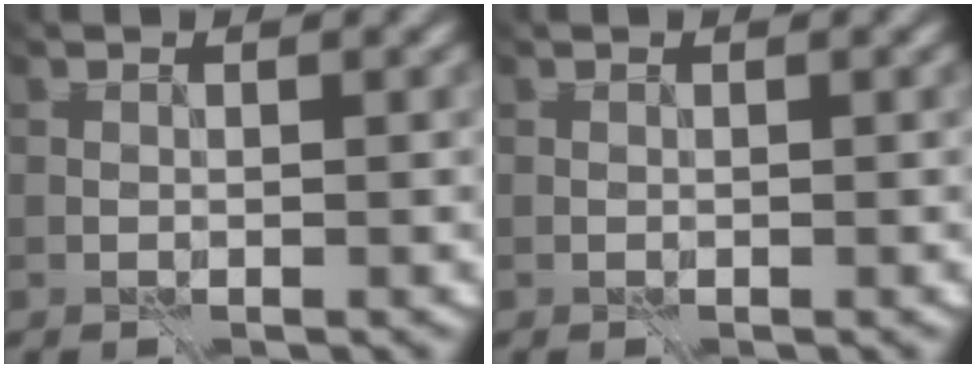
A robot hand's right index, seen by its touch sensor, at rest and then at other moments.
{"total": 0.0}